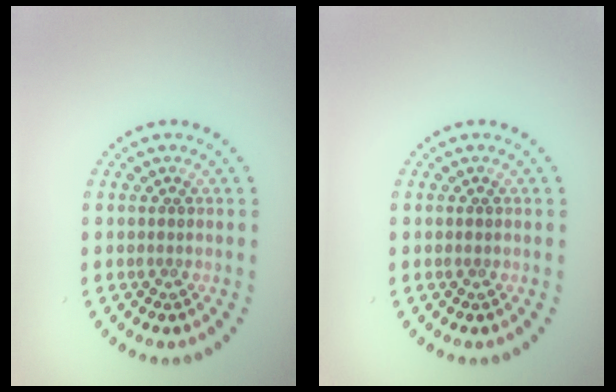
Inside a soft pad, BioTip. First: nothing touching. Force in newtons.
{"total": 0.5, "press": 0.5, "slide": 0.1}